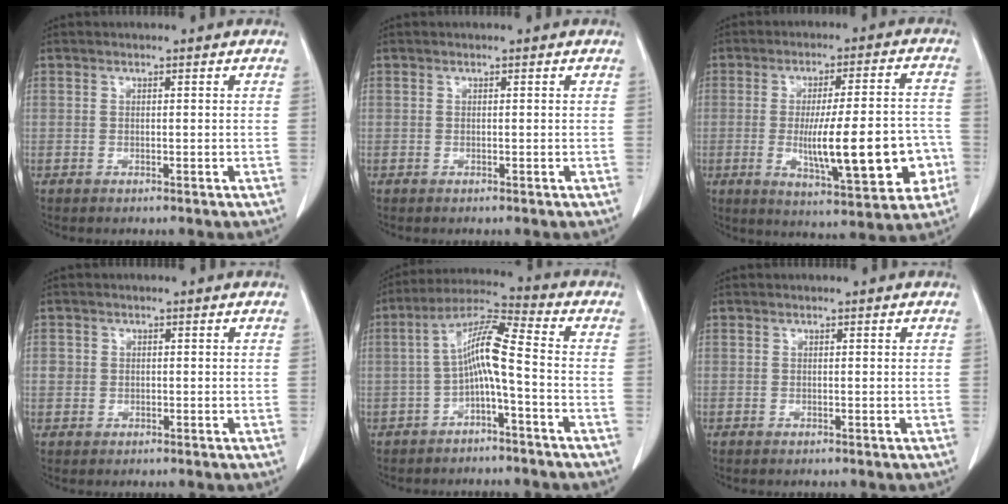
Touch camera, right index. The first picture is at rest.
{"total": 0.0}
{"total": 16.4, "force": [-3.4, 3.2, 15.8], "torque": [-0.235, 0.007, -0.035]}
{"total": 1.8, "force": [0.1, 1.7, 0.5], "torque": [-0.003, 0.010, 0.007]}
{"total": 8.0, "force": [-1.6, 0.5, 7.9], "torque": [-0.144, 0.031, -0.031]}
{"total": 0.0}